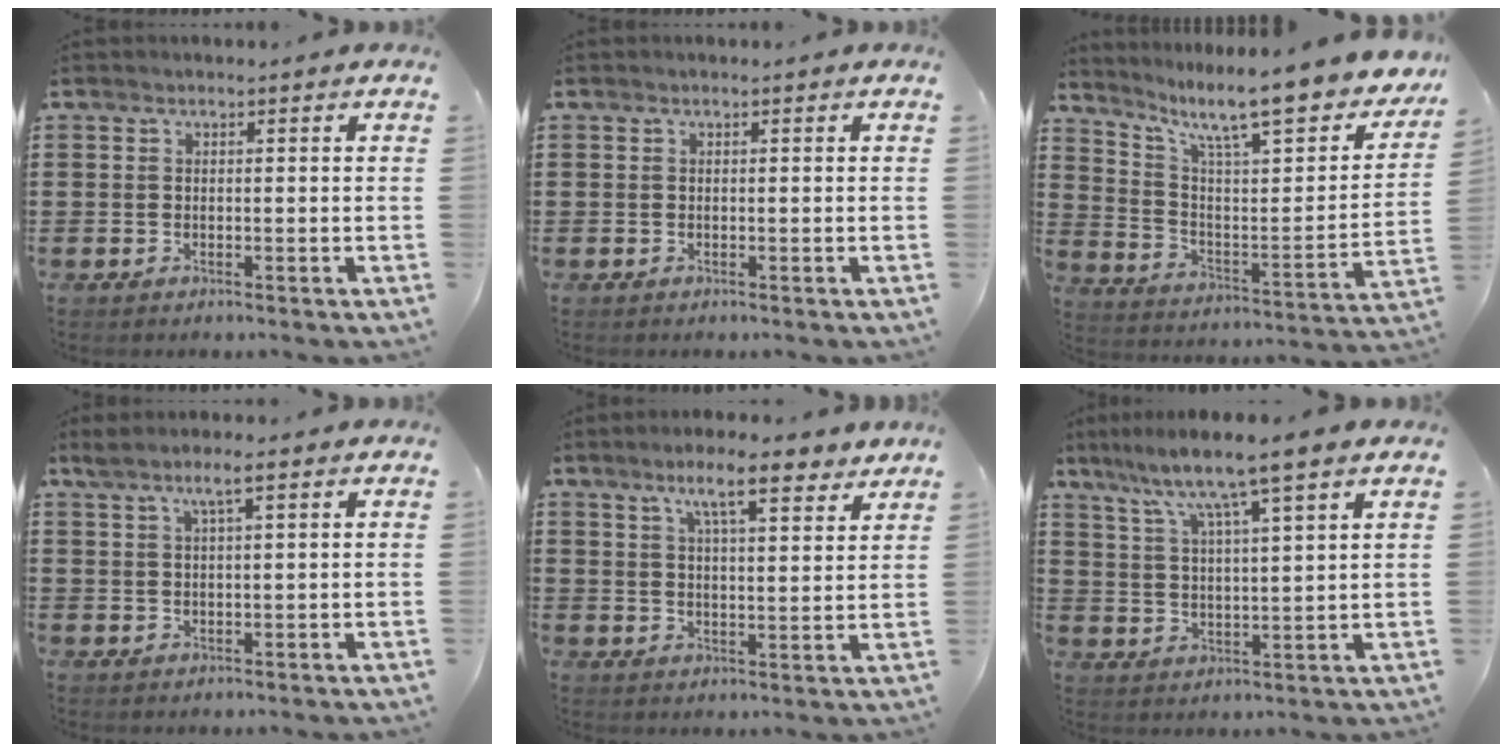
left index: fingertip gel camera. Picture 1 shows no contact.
{"total": 0.0}
{"total": 10.3, "force": [8.2, 1.3, 6.2], "torque": [-0.131, -0.066, 0.126]}
{"total": 2.8, "force": [1.2, 0.2, 2.6], "torque": [-0.052, 0.001, 0.018]}
{"total": 8.3, "force": [6.0, 1.6, 5.5], "torque": [-0.096, -0.015, 0.100]}
{"total": 7.1, "force": [5.5, -0.2, 4.5], "torque": [-0.110, -0.030, 0.087]}